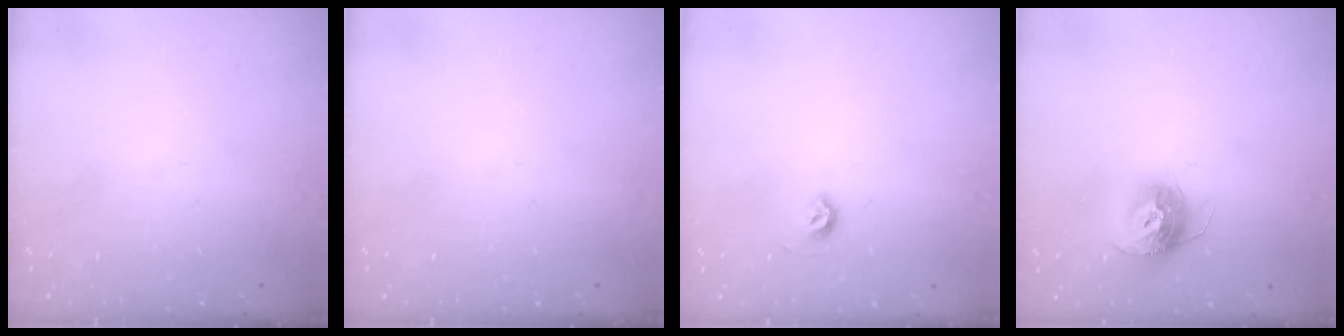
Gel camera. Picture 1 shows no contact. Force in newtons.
{"total": 0.0}
{"total": 4.5, "press": 4.5, "slide": 0.7}
{"total": 11.9, "press": 11.9, "slide": 0.9}